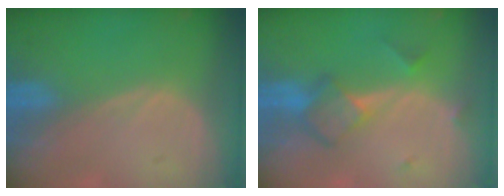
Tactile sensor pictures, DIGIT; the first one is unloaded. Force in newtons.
{"total": 6.0, "press": 5.2, "slide": 3.0}